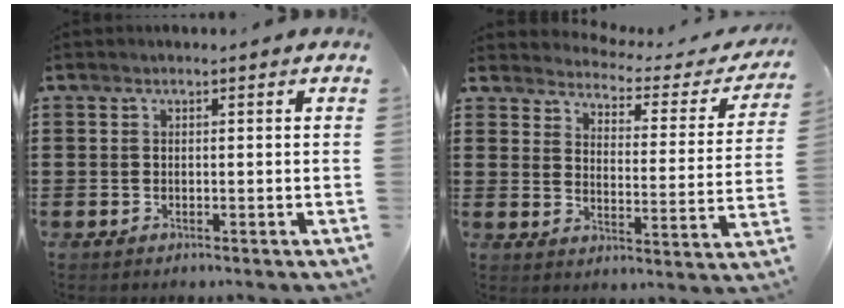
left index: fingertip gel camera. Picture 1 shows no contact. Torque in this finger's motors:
{"motor_torque": [0.99, -1.15, -0.04, -0.05]}